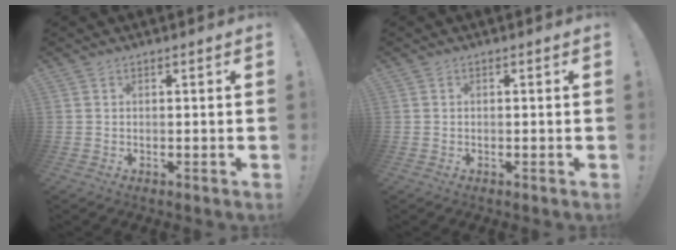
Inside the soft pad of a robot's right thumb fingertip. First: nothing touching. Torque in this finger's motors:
{"motor_torque": [0.08, 0.09, 0.06, -0.16, 0.00]}